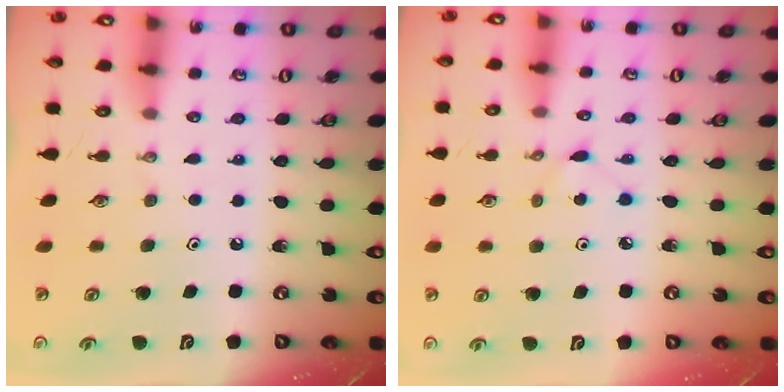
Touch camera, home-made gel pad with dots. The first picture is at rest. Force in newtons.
{"total": 2.9, "press": 2.8, "slide": 0.4}